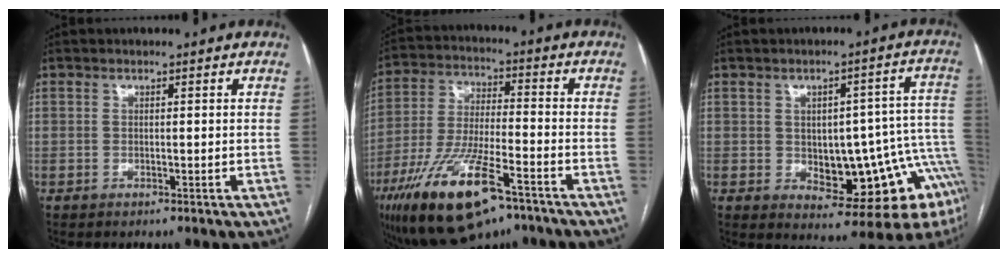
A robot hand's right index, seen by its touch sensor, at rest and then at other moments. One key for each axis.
{"total": 17.4, "fx": -10.3, "fy": 4.4, "fz": 13.3, "tx": -0.274, "ty": -0.026, "tz": -0.180}
{"total": 16.4, "fx": -4.0, "fy": 6.3, "fz": 14.6, "tx": -0.114, "ty": 0.033, "tz": -0.031}